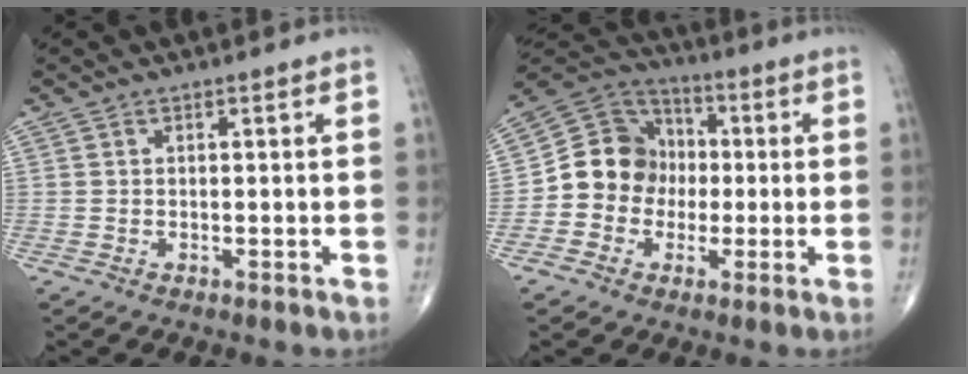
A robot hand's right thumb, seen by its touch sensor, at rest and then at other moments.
{"total": 12.0, "force": [-1.4, 10.9, 4.8], "torque": [-0.045, 0.036, -0.037]}